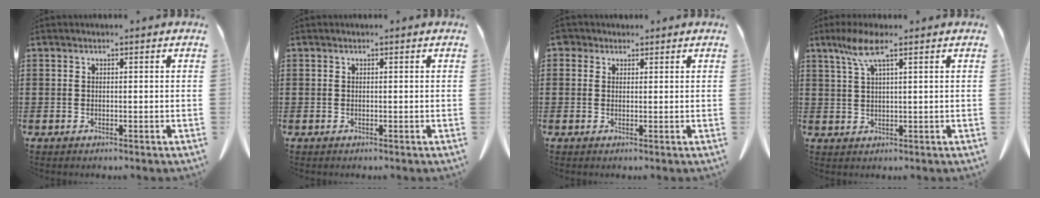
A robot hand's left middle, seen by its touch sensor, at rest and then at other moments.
{"total": 0.0}
{"total": 1.7, "force": [1.1, 1.2, 0.4], "torque": [-0.013, 0.006, 0.021]}
{"total": 5.6, "force": [3.1, 0.8, 4.6], "torque": [-0.105, 0.002, 0.052]}